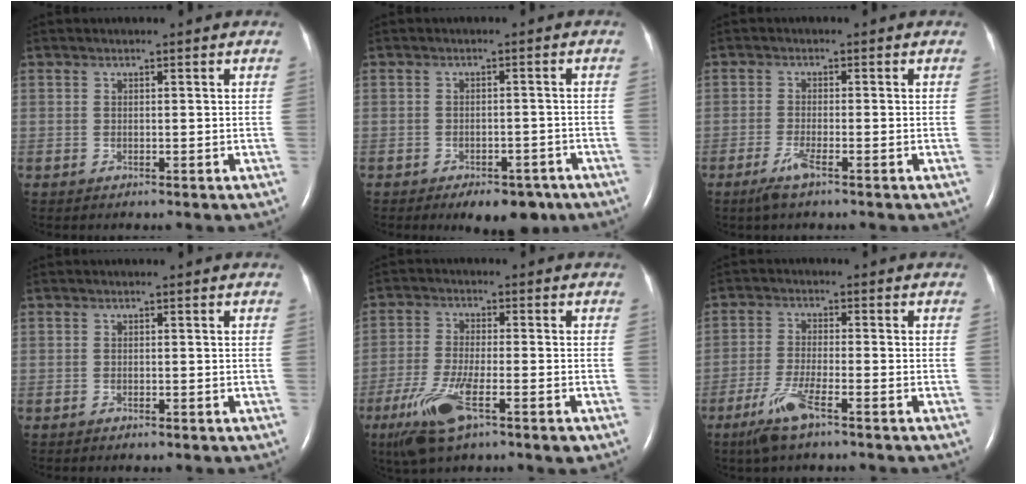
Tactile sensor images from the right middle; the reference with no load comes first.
{"total": 7.4, "force": [-5.3, 3.6, 3.6], "torque": [-0.039, 0.010, -0.068]}
{"total": 3.0, "force": [-1.9, 0.1, 2.3], "torque": [-0.057, -0.008, -0.041]}
{"total": 0.6, "force": [-0.5, 0.2, 0.3], "torque": [-0.013, -0.002, -0.006]}
{"total": 10.3, "force": [-5.4, 1.8, 8.5], "torque": [-0.174, -0.024, -0.095]}
{"total": 6.3, "force": [-4.1, 0.6, 4.7], "torque": [-0.110, -0.013, -0.079]}